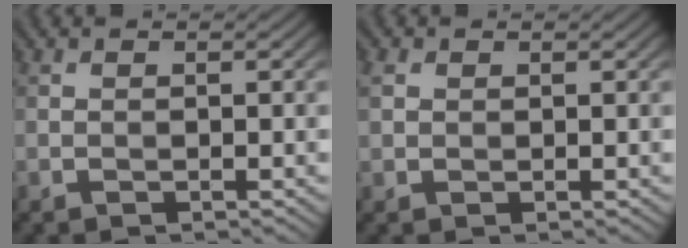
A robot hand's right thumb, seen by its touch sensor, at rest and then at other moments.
{"total": 1.9, "force": [0.7, 1.5, 1.0], "torque": [-0.030, 0.006, 0.014]}